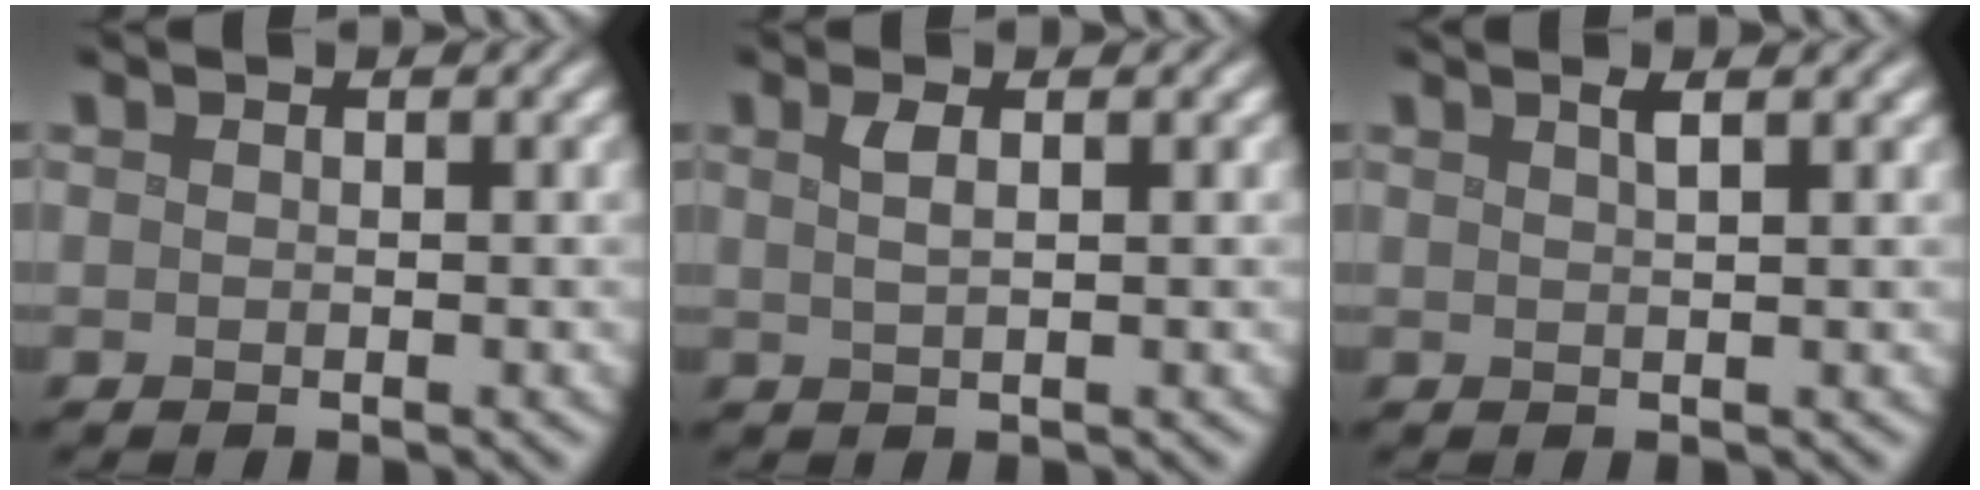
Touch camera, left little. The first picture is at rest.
{"total": 1.8, "force": [0.7, 0.6, 1.5], "torque": [-0.027, 0.003, 0.011]}
{"total": 2.3, "force": [1.3, 0.7, 1.8], "torque": [-0.009, 0.005, 0.005]}